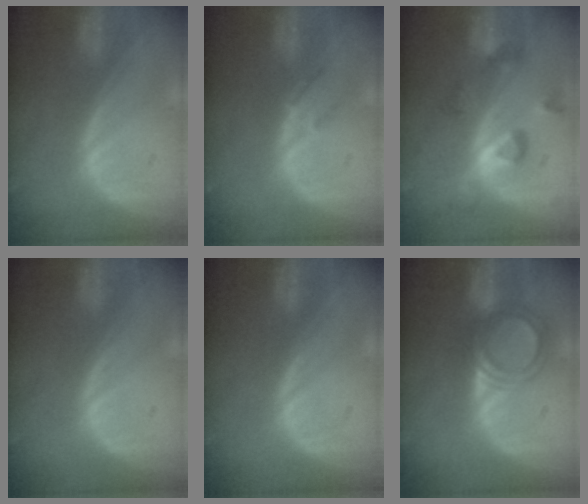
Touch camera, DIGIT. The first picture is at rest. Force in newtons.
{"total": 1.5, "press": 1.3, "slide": 0.7}
{"total": 6.6, "press": 6.6, "slide": 0.7}
{"total": 0.0}
{"total": 0.0}
{"total": 5.1, "press": 5.0, "slide": 0.7}